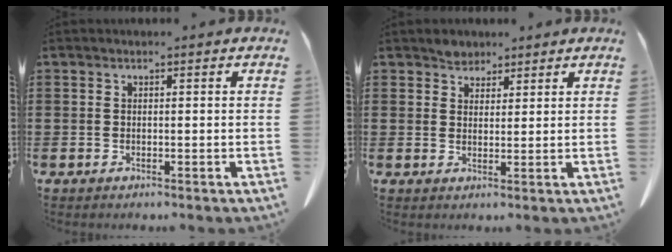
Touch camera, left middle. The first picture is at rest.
{"total": 2.5, "force": [2.2, 1.3, 0.1], "torque": [-0.009, 0.007, 0.043]}